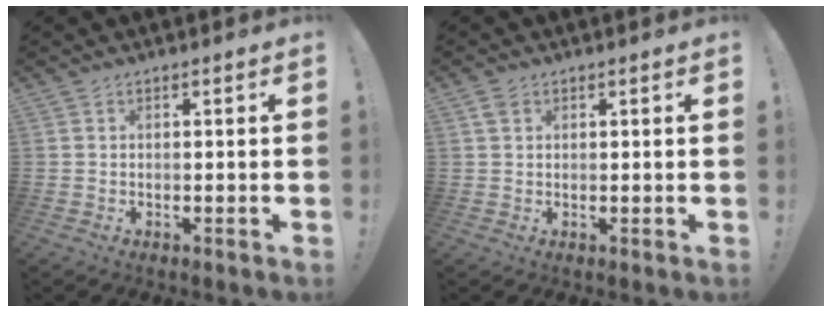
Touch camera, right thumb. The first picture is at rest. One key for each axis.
{"total": 2.3, "fx": 1.3, "fy": 1.6, "fz": 1.0, "tx": -0.017, "ty": 0.003, "tz": 0.025}